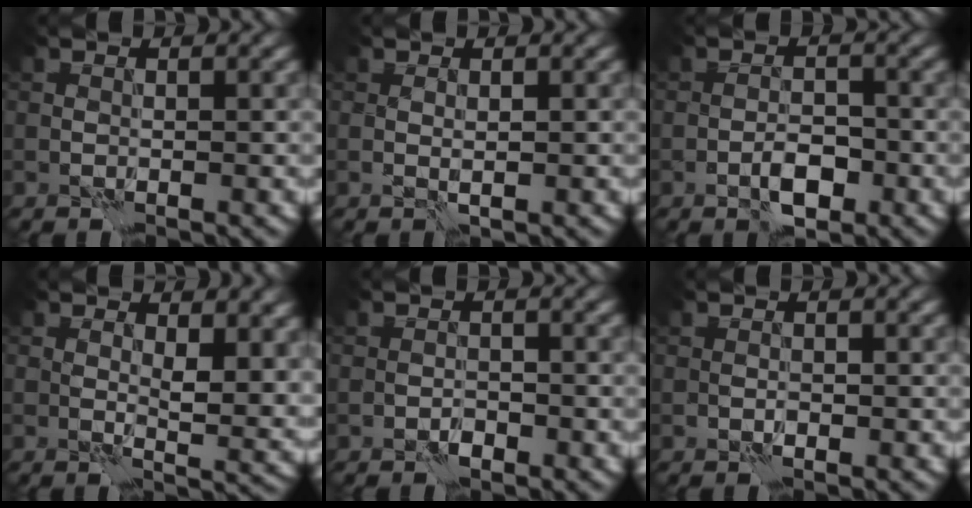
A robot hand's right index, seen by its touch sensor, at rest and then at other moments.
{"total": 0.8, "force": [0.1, 0.3, 0.7], "torque": [-0.014, 0.000, 0.003]}
{"total": 2.9, "force": [-1.5, 1.2, 2.2], "torque": [-0.034, 0.005, -0.028]}
{"total": 4.5, "force": [1.4, 1.9, 3.8], "torque": [-0.060, -0.011, 0.027]}
{"total": 1.1, "force": [-0.8, 0.6, 0.5], "torque": [-0.006, 0.004, -0.015]}
{"total": 0.8, "force": [-0.2, 0.5, 0.6], "torque": [-0.011, 0.002, -0.005]}